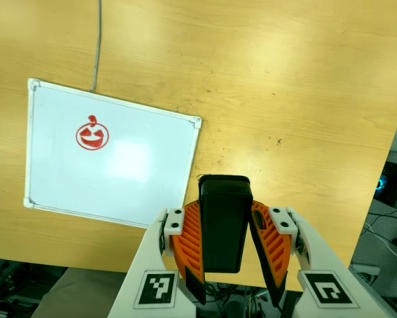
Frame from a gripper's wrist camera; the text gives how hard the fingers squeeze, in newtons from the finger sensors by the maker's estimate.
{"total": 4.6, "left": 3.7, "right": 5.5}